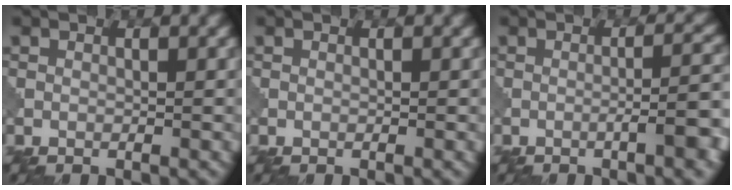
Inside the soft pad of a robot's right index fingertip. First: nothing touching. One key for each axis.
{"total": 0.0}
{"total": 5.0, "fx": -1.7, "fy": 1.1, "fz": 4.5, "tx": -0.057, "ty": 0.012, "tz": -0.031}